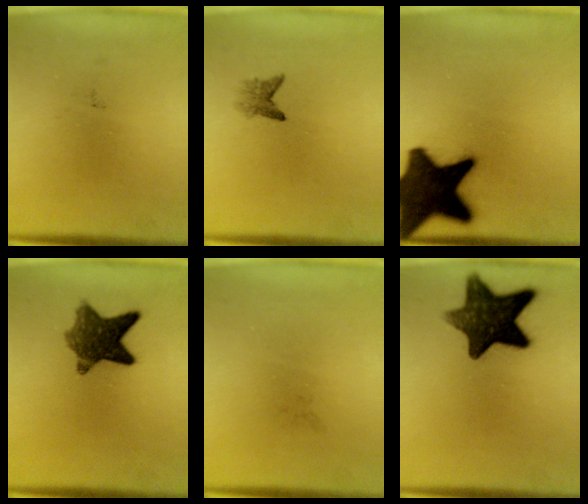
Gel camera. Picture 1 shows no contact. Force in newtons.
{"total": 1.8}
{"total": 19.6}
{"total": 8.8}
{"total": 0.0}
{"total": 12.9}